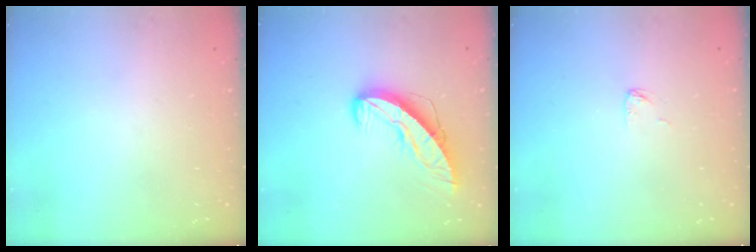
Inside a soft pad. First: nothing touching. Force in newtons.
{"total": 9.1, "press": 9.1, "slide": 0.5}
{"total": 2.8, "press": 2.7, "slide": 0.2}